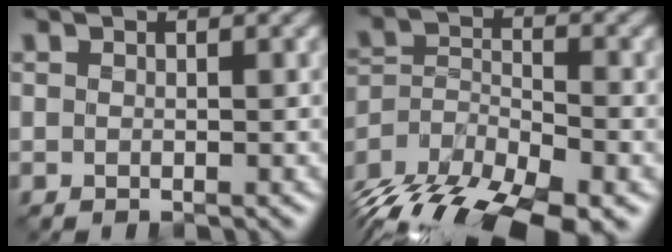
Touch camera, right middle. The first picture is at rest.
{"total": 13.3, "force": [-10.2, 5.2, 6.7], "torque": [-0.121, -0.018, -0.164]}